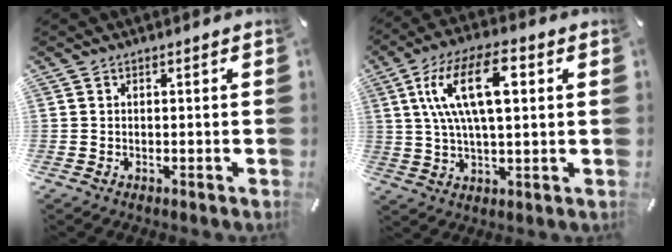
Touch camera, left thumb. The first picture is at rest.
{"total": 15.7, "force": [4.4, 6.8, 13.5], "torque": [-0.277, 0.007, 0.071]}